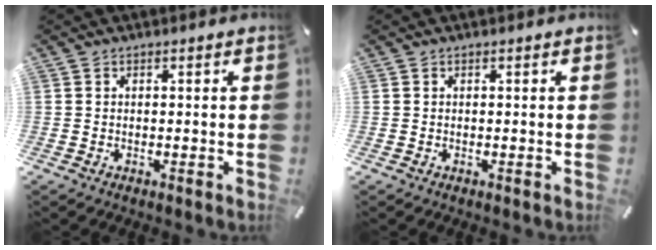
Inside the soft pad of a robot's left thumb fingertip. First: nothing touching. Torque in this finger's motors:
{"motor_torque": [-0.18, -0.14, -0.02, 0.09, 0.00]}